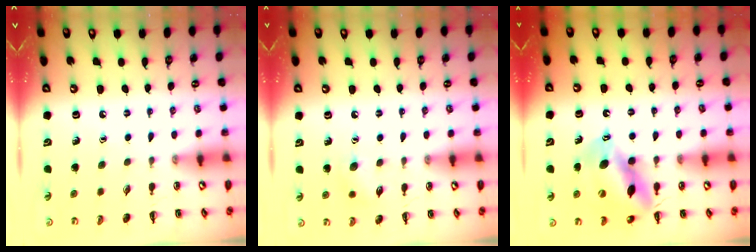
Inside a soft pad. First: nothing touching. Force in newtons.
{"total": 6.3, "press": 6.1, "slide": 1.5}
{"total": 12.8, "press": 12.2, "slide": 3.8}